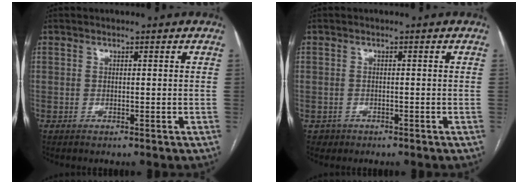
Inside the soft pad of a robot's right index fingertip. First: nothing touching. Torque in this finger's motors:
{"motor_torque": [-0.47, 0.03, -1.05, -0.21]}